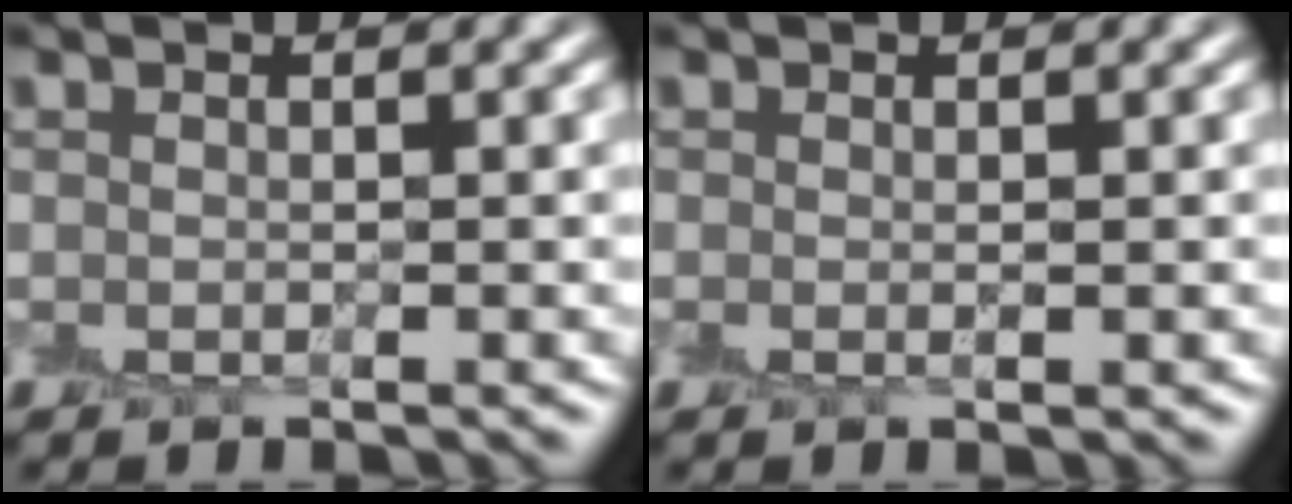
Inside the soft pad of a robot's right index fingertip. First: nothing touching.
{"total": 0.6, "force": [0.0, 0.0, 0.6], "torque": [-0.013, -0.001, 0.000]}